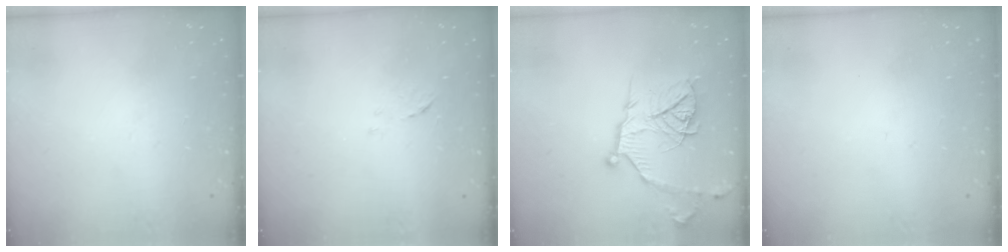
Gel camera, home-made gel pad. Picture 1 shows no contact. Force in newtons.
{"total": 5.3, "press": 5.2, "slide": 0.5}
{"total": 15.2, "press": 15.2, "slide": 1.1}
{"total": 0.0}